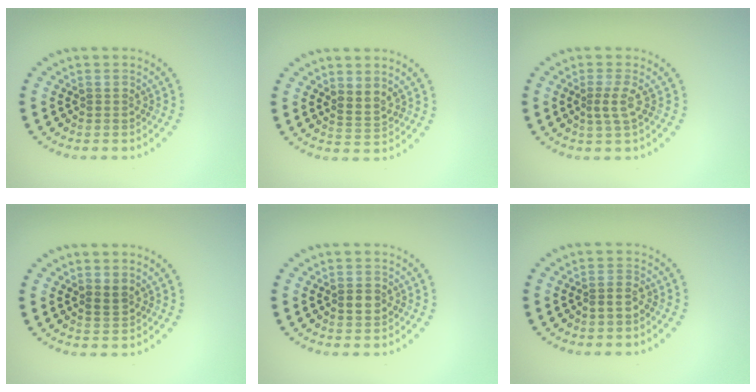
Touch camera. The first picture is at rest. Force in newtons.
{"total": 1.7, "press": 1.4, "slide": 1.0}
{"total": 1.8, "press": 1.3, "slide": 1.2}
{"total": 1.1, "press": 1.0, "slide": 0.6}
{"total": 1.3, "press": 1.3, "slide": 0.2}
{"total": 1.5, "press": 1.3, "slide": 0.8}